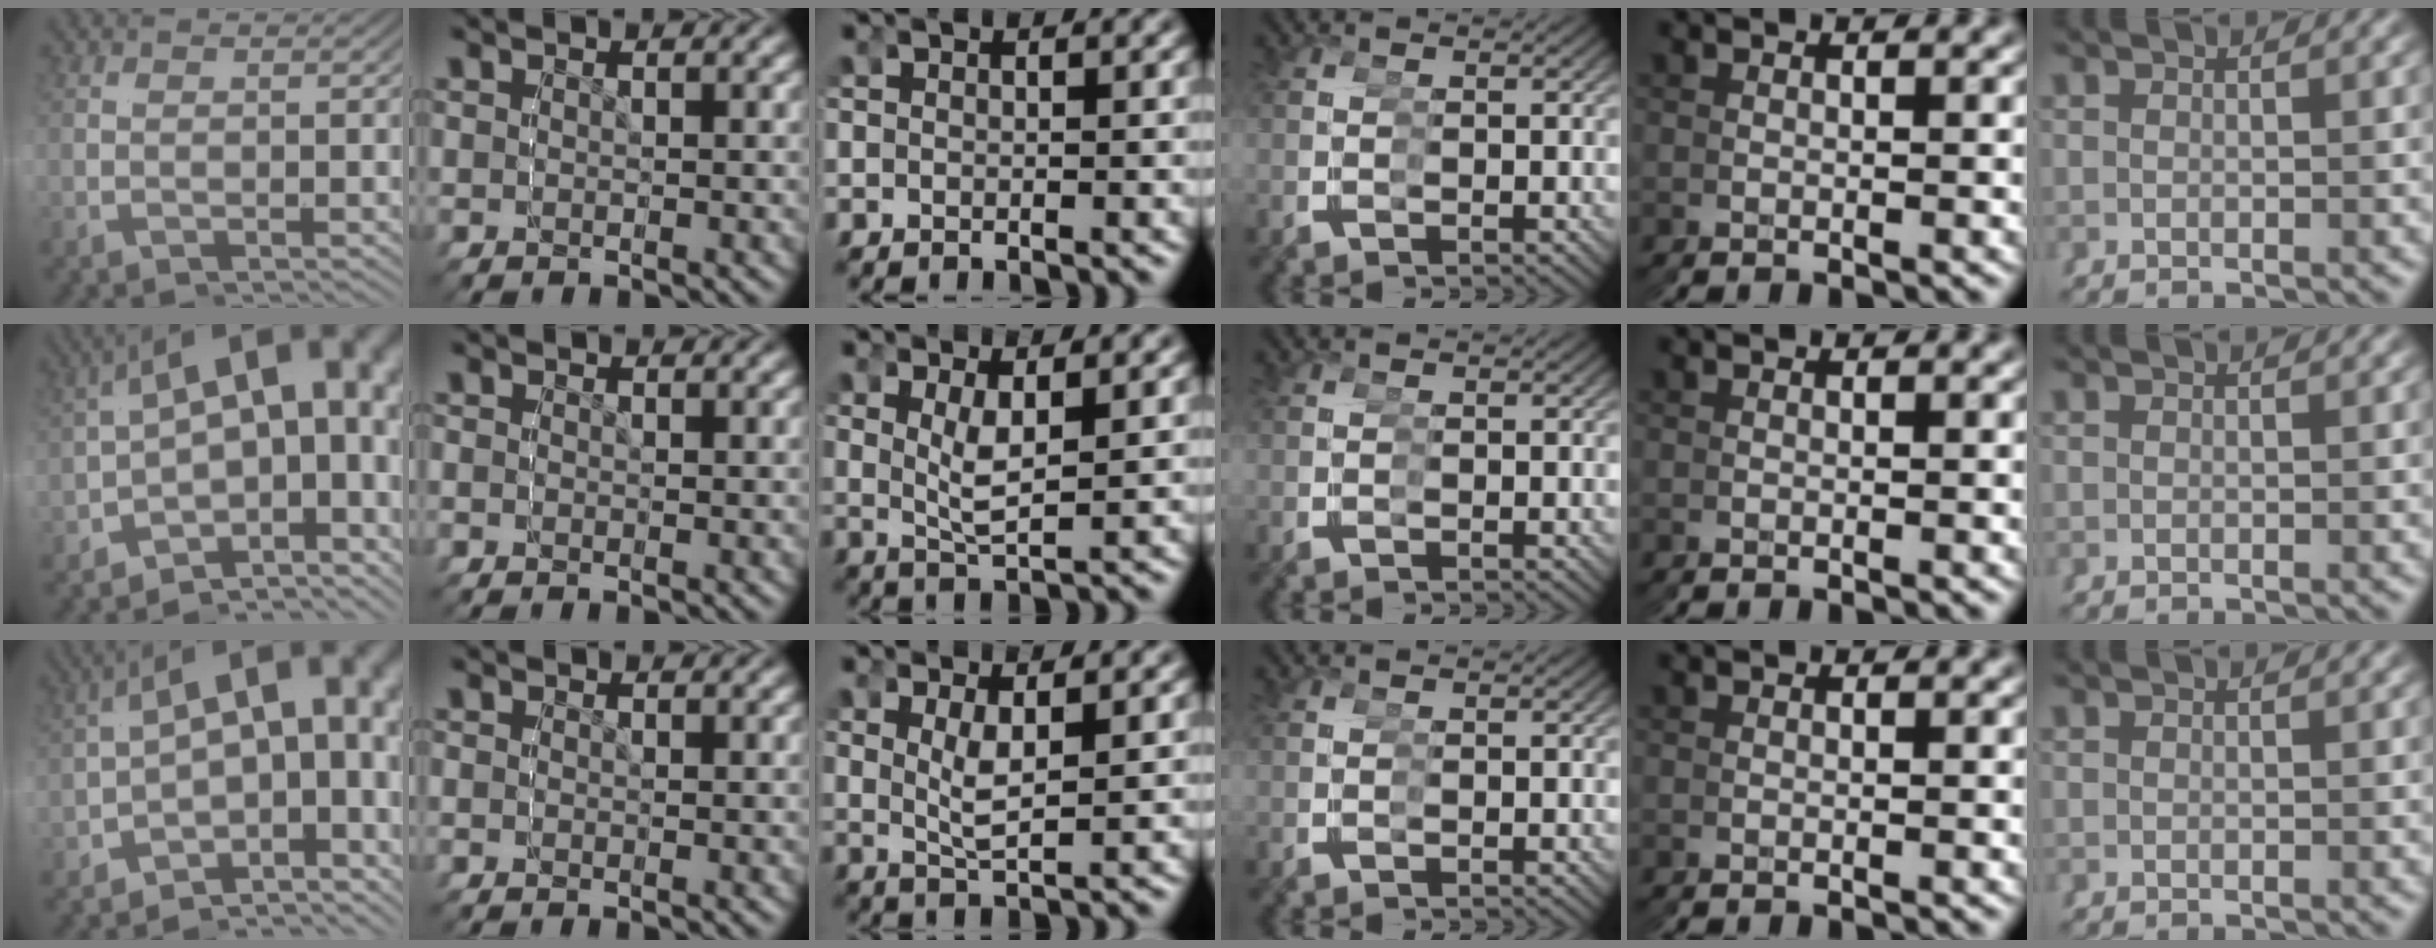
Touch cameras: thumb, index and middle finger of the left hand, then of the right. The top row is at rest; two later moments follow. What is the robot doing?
{"motion": "grasp_and_lifting", "object": "legos"}